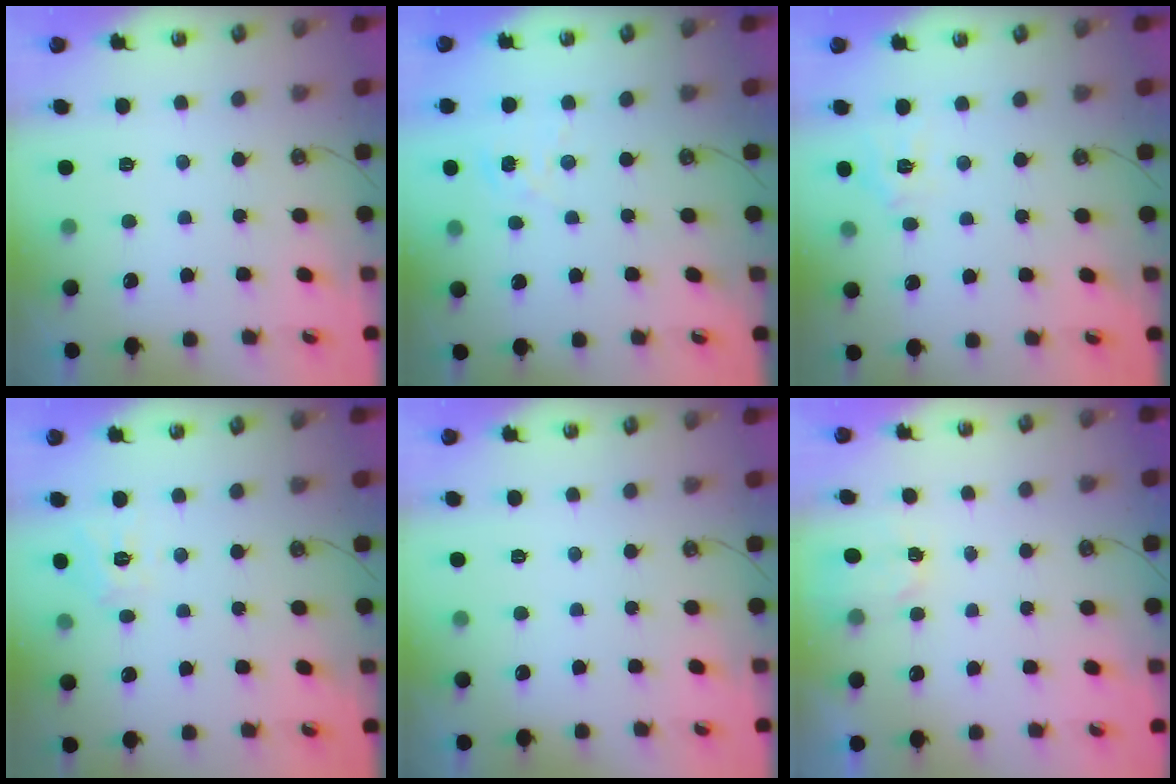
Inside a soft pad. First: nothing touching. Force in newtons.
{"total": 3.6, "press": 3.5, "slide": 0.4}
{"total": 5.3, "press": 5.3, "slide": 0.4}
{"total": 8.4, "press": 8.4, "slide": 0.4}
{"total": 0.0}
{"total": 2.2, "press": 2.2, "slide": 0.4}